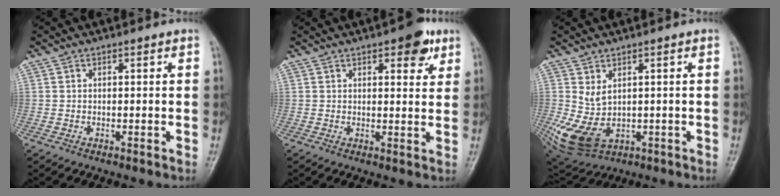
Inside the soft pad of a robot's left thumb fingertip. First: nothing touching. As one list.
[{"total": 5.8, "force": [3.3, 2.4, 4.2], "torque": [-0.033, -0.012, 0.035]}, {"total": 8.4, "force": [0.3, 5.6, 6.3], "torque": [-0.120, -0.009, 0.030]}]